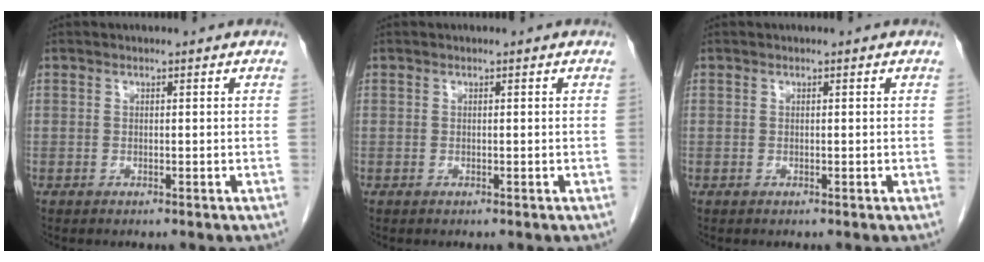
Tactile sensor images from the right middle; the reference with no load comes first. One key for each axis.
{"total": 0.0}
{"total": 0.0}